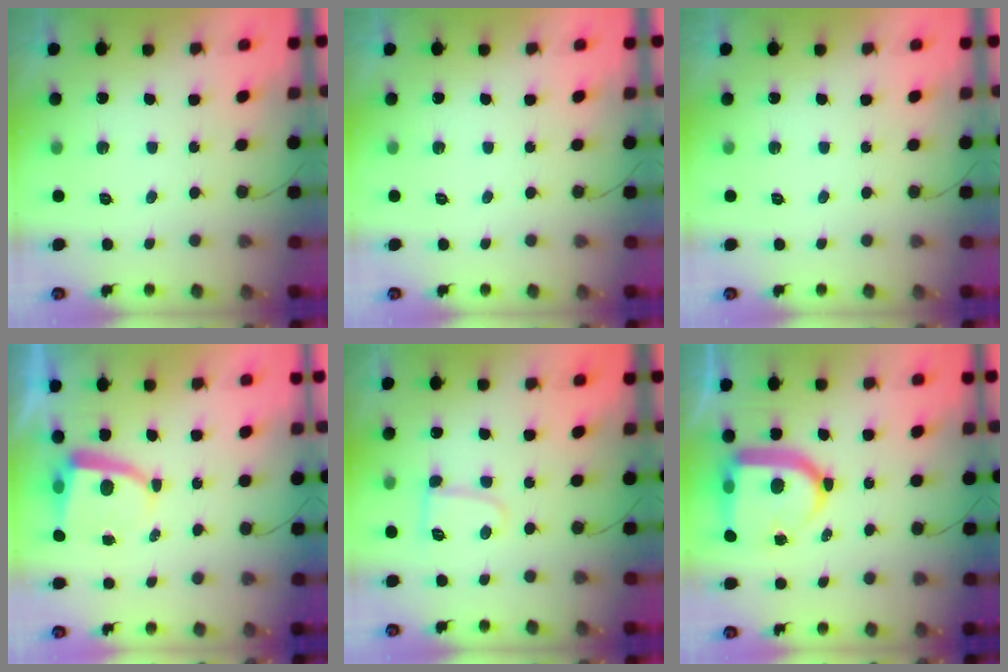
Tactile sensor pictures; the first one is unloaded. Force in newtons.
{"total": 0.0}
{"total": 0.0}
{"total": 4.6, "press": 4.6, "slide": 0.5}
{"total": 6.7, "press": 6.7, "slide": 0.6}
{"total": 15.7, "press": 15.7, "slide": 1.5}